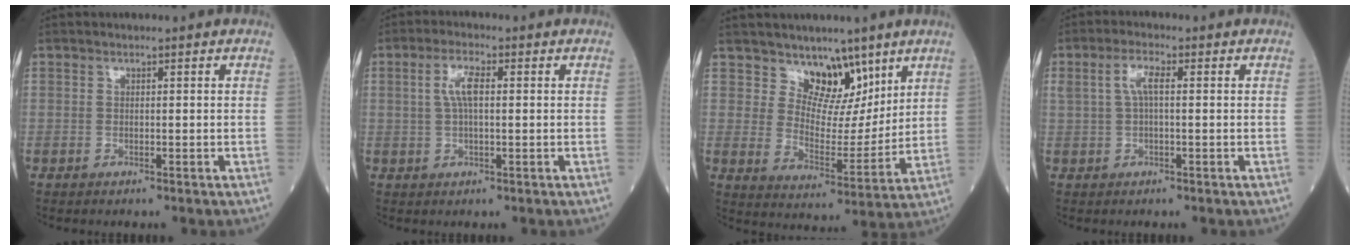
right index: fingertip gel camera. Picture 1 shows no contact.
{"total": 4.1, "force": [0.7, 1.1, 3.9], "torque": [-0.082, 0.011, 0.015]}
{"total": 8.2, "force": [6.0, 4.7, 3.1], "torque": [-0.038, -0.007, 0.106]}
{"total": 3.5, "force": [0.7, 1.0, 3.3], "torque": [-0.072, 0.016, 0.017]}